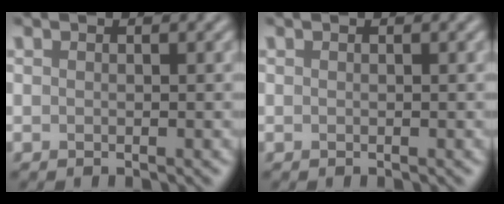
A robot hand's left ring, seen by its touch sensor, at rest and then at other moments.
{"total": 0.0}